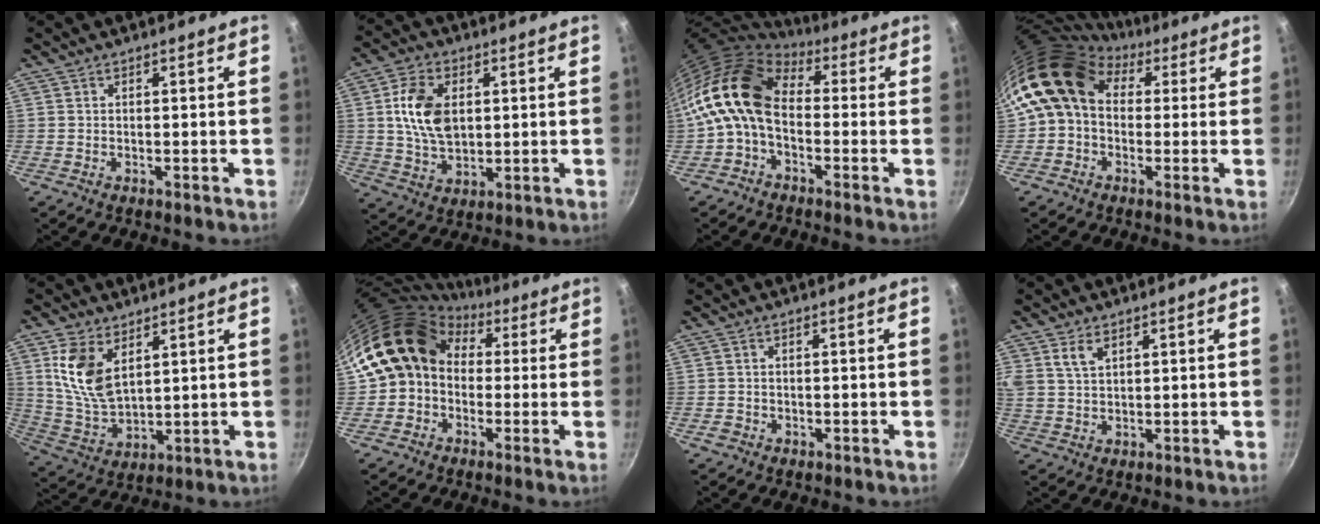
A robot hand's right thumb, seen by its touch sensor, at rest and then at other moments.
{"total": 11.3, "force": [2.0, 7.3, 8.3], "torque": [-0.140, -0.002, 0.037]}
{"total": 13.5, "force": [-0.7, 9.0, 10.0], "torque": [-0.172, 0.034, -0.034]}
{"total": 12.4, "force": [2.8, 9.7, 7.3], "torque": [-0.109, 0.018, 0.025]}
{"total": 11.6, "force": [4.5, 6.7, 8.3], "torque": [-0.155, -0.028, 0.099]}
{"total": 13.2, "force": [1.8, 10.9, 7.2], "torque": [-0.090, 0.030, 0.011]}
{"total": 1.7, "force": [-0.6, 1.4, 0.7], "torque": [-0.011, 0.002, -0.007]}
{"total": 5.0, "force": [2.5, 3.0, 3.1], "torque": [-0.050, -0.004, 0.052]}